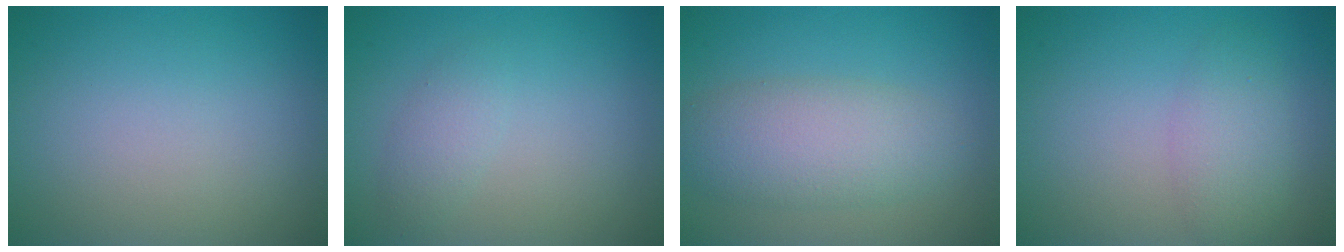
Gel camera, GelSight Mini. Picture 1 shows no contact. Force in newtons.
{"total": 1.6, "press": 1.6, "slide": 0.1}
{"total": 5.1, "press": 5.1, "slide": 0.1}
{"total": 2.8, "press": 2.8, "slide": 0.1}